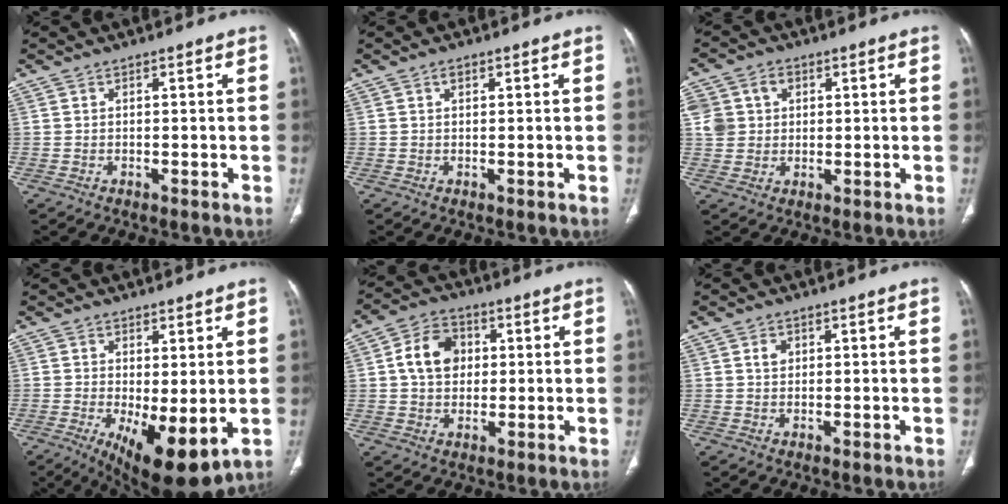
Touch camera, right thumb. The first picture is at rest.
{"total": 1.3, "force": [0.6, 0.7, 0.8], "torque": [-0.012, 0.002, 0.009]}
{"total": 7.6, "force": [1.9, 6.6, 3.4], "torque": [-0.050, 0.007, 0.040]}
{"total": 11.9, "force": [-2.5, 4.5, 10.7], "torque": [-0.166, -0.025, -0.023]}
{"total": 9.3, "force": [1.5, 7.2, 5.7], "torque": [-0.077, 0.010, 0.020]}
{"total": 1.9, "force": [0.6, 1.4, 1.0], "torque": [-0.012, -0.001, 0.010]}